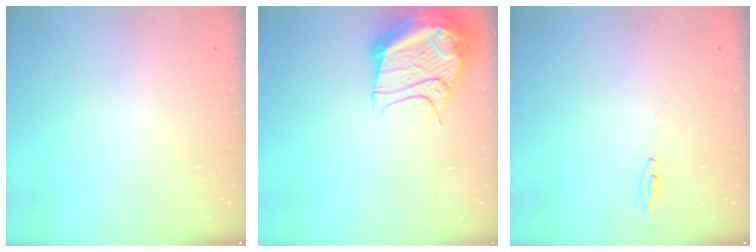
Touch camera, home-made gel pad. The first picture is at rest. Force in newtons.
{"total": 17.5, "press": 17.4, "slide": 1.9}
{"total": 16.2, "press": 5.8, "slide": 15.1}